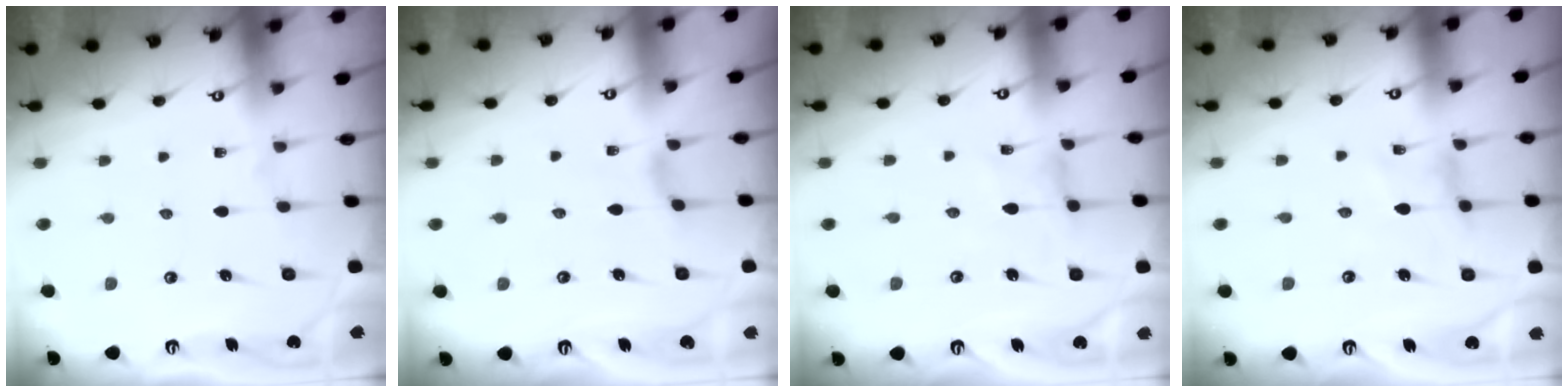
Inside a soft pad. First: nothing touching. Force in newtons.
{"total": 1.1, "press": 1.1, "slide": 0.4}
{"total": 0.0}
{"total": 1.0, "press": 1.0, "slide": 0.3}